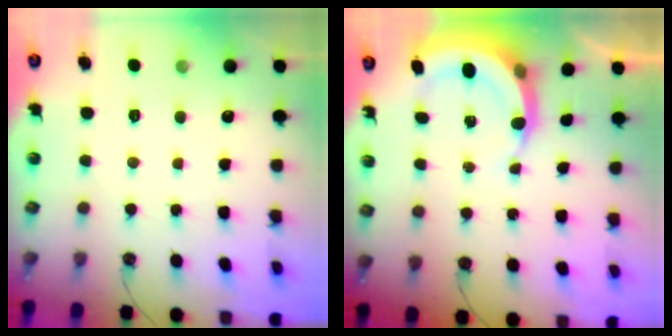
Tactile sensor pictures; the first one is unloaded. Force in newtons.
{"total": 5.9, "press": 5.9, "slide": 0.4}